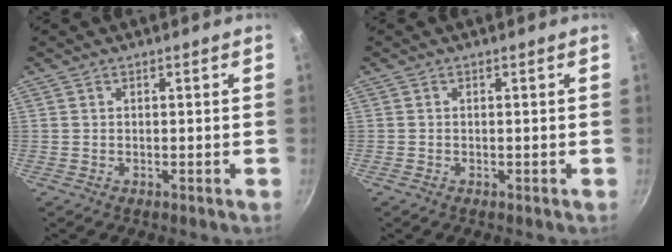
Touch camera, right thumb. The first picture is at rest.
{"total": 0.0}